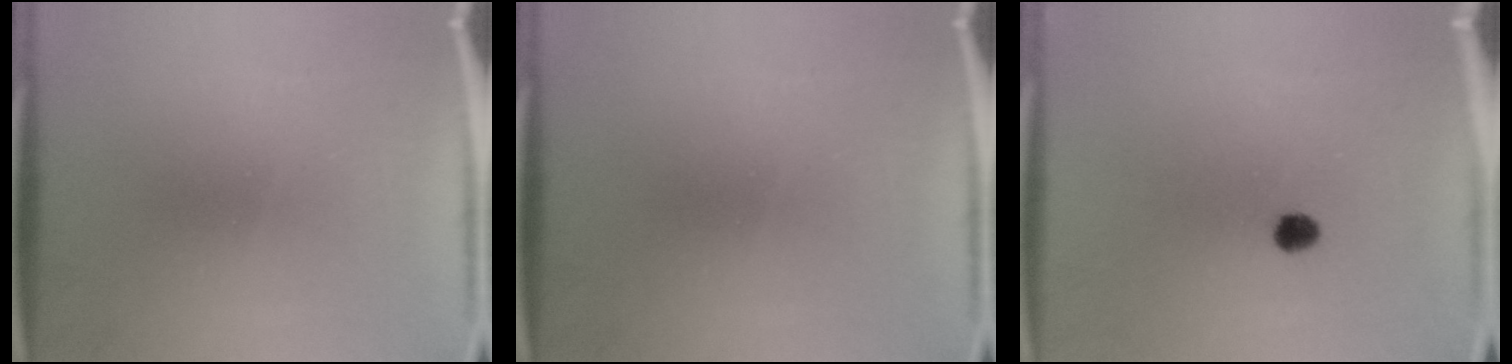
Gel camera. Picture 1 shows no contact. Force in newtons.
{"total": 0.0}
{"total": 2.5}